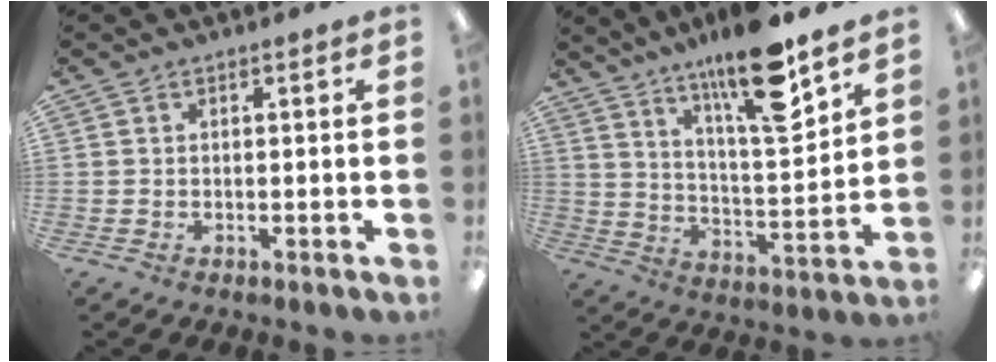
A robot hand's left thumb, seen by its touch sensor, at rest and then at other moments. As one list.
[{"total": 17.0, "force": [12.5, 3.6, 10.9], "torque": [-0.180, -0.077, 0.202]}]